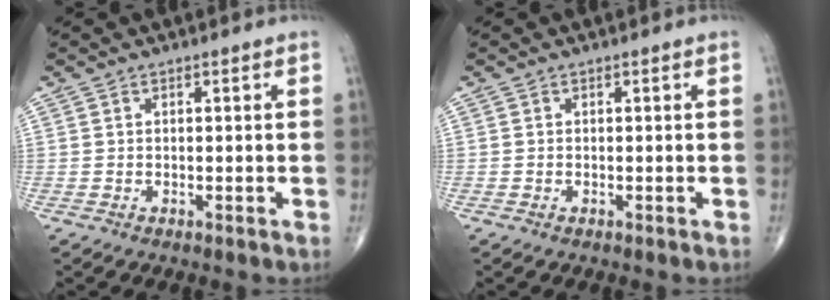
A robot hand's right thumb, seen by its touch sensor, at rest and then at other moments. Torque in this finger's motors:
{"motor_torque": [-0.46, 0.01, -0.40, 0.09, 0.10]}